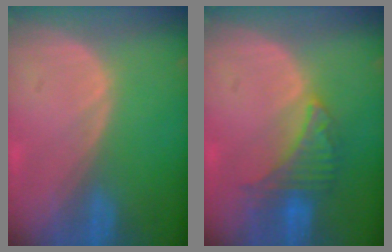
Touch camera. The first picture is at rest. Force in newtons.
{"total": 5.5, "press": 5.5, "slide": 0.4}